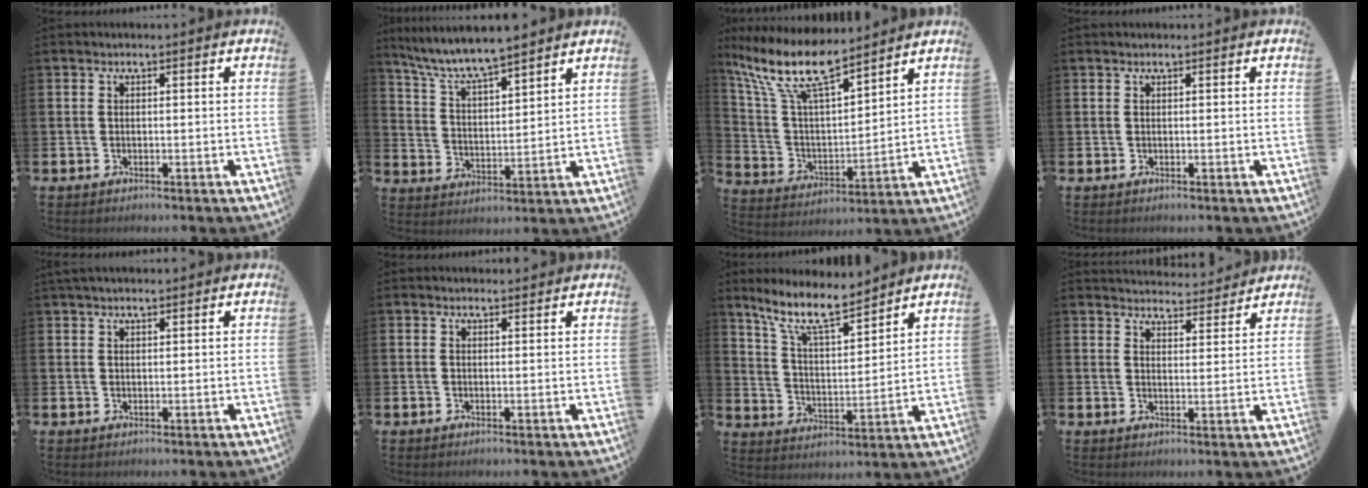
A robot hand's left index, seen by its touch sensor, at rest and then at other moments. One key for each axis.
{"total": 7.2, "fx": 6.8, "fy": 0.7, "fz": 2.4, "tx": -0.079, "ty": -0.040, "tz": 0.120}
{"total": 12.2, "fx": 10.0, "fy": 2.6, "fz": 6.5, "tx": -0.167, "ty": -0.047, "tz": 0.175}
{"total": 0.0}
{"total": 1.7, "fx": 1.5, "fy": 0.5, "fz": 0.6, "tx": -0.005, "ty": -0.001, "tz": 0.025}
{"total": 0.8, "fx": 0.8, "fy": 0.2, "fz": 0.1, "tx": 0.006, "ty": -0.001, "tz": 0.013}
{"total": 10.1, "fx": 8.7, "fy": 2.0, "fz": 4.9, "tx": -0.121, "ty": -0.040, "tz": 0.155}
{"total": 4.1, "fx": 4.0, "fy": 0.5, "fz": 0.0, "tx": -0.002, "ty": -0.034, "tz": 0.069}